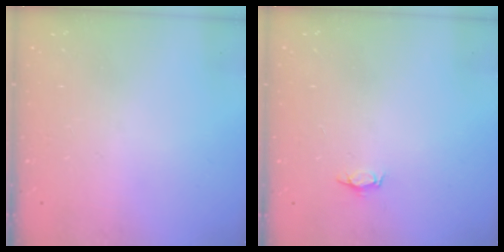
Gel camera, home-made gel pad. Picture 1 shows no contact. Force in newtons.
{"total": 2.8, "press": 2.8, "slide": 0.3}